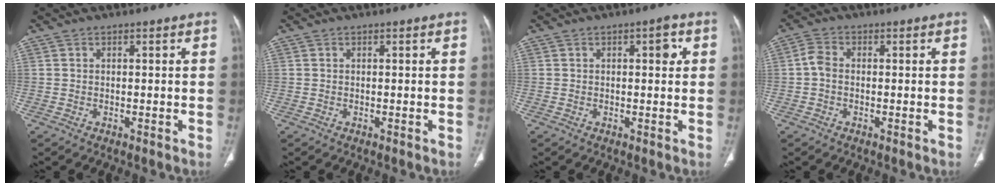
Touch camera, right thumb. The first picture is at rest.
{"total": 0.0}
{"total": 3.0, "force": [0.7, 1.4, 2.6], "torque": [-0.027, 0.003, 0.007]}
{"total": 2.9, "force": [-0.5, 2.0, 2.1], "torque": [-0.041, 0.008, -0.016]}